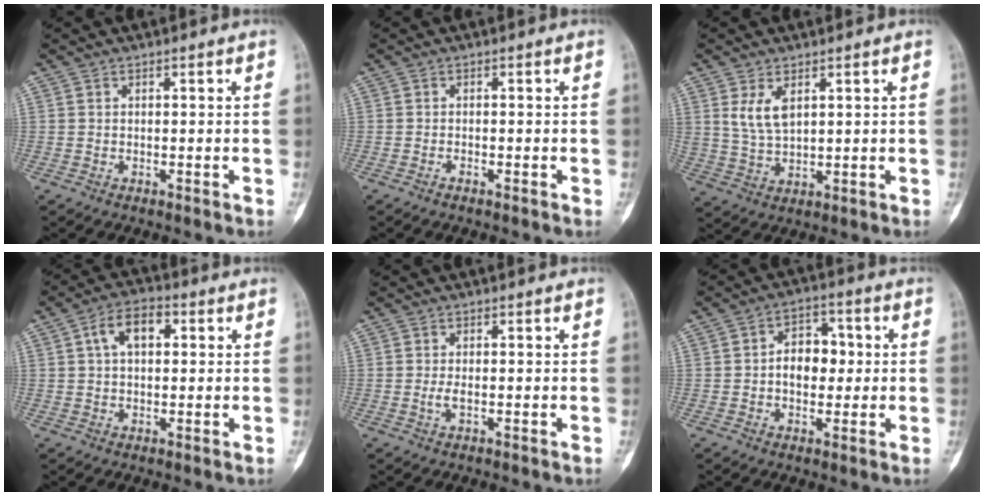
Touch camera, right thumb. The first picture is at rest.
{"total": 0.6, "force": [-0.5, 0.2, 0.3], "torque": [-0.007, 0.001, -0.009]}
{"total": 5.8, "force": [2.4, 3.1, 4.3], "torque": [-0.081, -0.013, 0.057]}
{"total": 7.2, "force": [1.8, 4.3, 5.5], "torque": [-0.089, 0.016, 0.024]}
{"total": 1.5, "force": [-0.3, 0.5, 1.3], "torque": [-0.033, -0.003, -0.005]}
{"total": 7.9, "force": [0.2, 5.6, 5.7], "torque": [-0.058, 0.020, -0.004]}